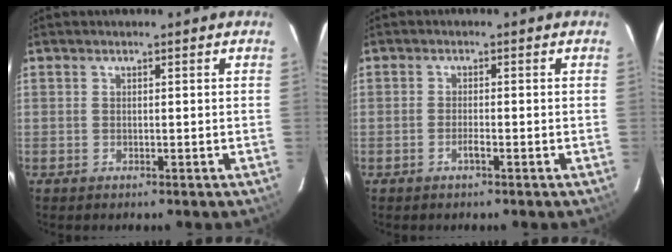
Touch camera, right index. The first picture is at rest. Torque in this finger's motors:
{"motor_torque": [0.37, -0.05, 0.12, 0.03]}